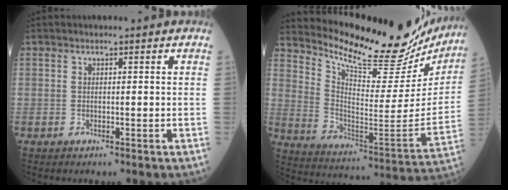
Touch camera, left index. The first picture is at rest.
{"total": 25.2, "force": [22.9, 5.0, 9.1], "torque": [-0.151, -0.078, 0.317]}